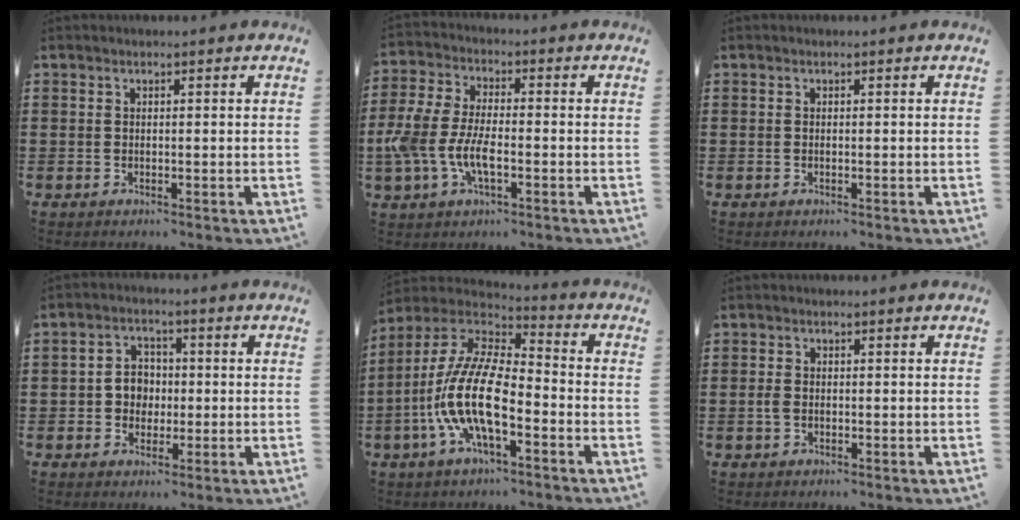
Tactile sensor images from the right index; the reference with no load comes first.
{"total": 7.7, "force": [-2.6, 3.6, 6.3], "torque": [-0.165, -0.010, -0.058]}
{"total": 0.0}
{"total": 4.1, "force": [-0.4, 3.8, 1.6], "torque": [-0.043, 0.011, -0.012]}
{"total": 13.7, "force": [-4.6, 5.1, 11.9], "torque": [-0.281, -0.009, -0.097]}
{"total": 1.9, "force": [-0.4, 1.1, 1.5], "torque": [-0.045, -0.003, -0.012]}